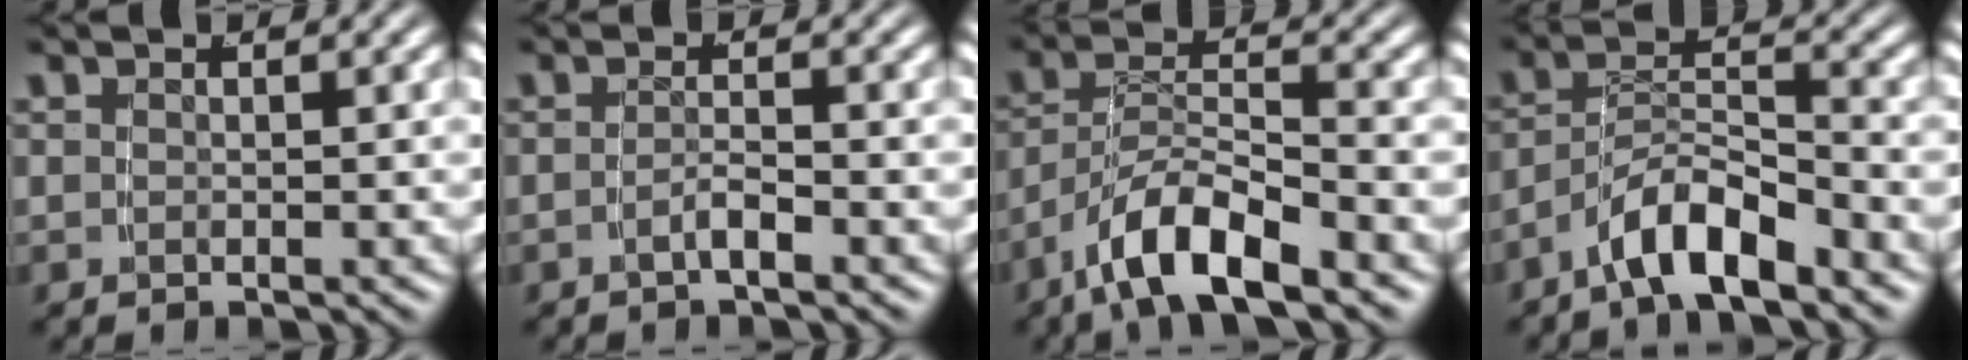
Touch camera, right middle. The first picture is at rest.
{"total": 1.6, "force": [-1.3, -0.1, 0.9], "torque": [-0.014, 0.001, -0.026]}
{"total": 5.2, "force": [-3.0, 1.9, 3.9], "torque": [-0.067, -0.005, -0.050]}
{"total": 4.6, "force": [-3.3, 1.5, 2.9], "torque": [-0.040, 0.005, -0.058]}